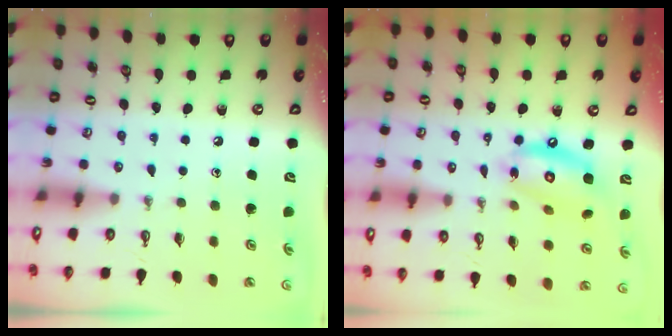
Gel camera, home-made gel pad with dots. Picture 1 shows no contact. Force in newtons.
{"total": 13.2, "press": 13.2, "slide": 1.2}